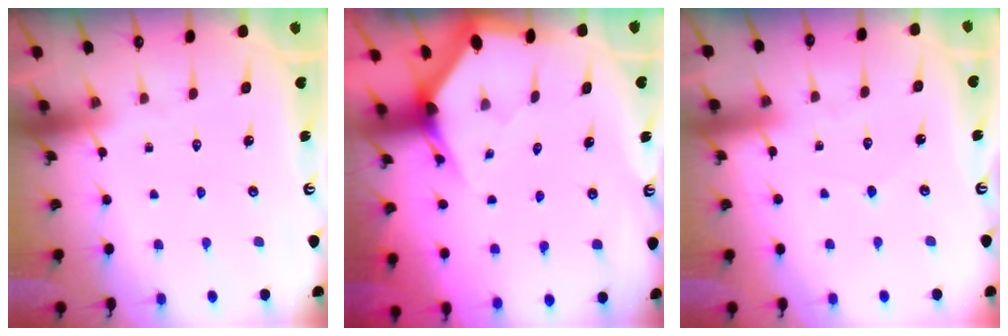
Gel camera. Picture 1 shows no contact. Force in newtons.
{"total": 3.3, "press": 3.3, "slide": 0.2}
{"total": 2.1, "press": 2.1, "slide": 0.1}